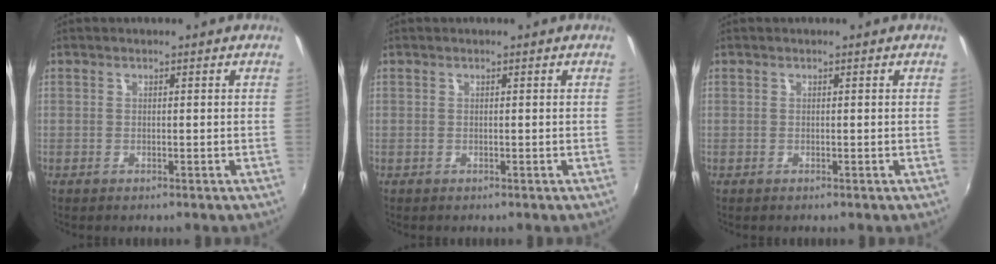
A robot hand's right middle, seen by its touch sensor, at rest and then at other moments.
{"total": 0.0}
{"total": 0.0}